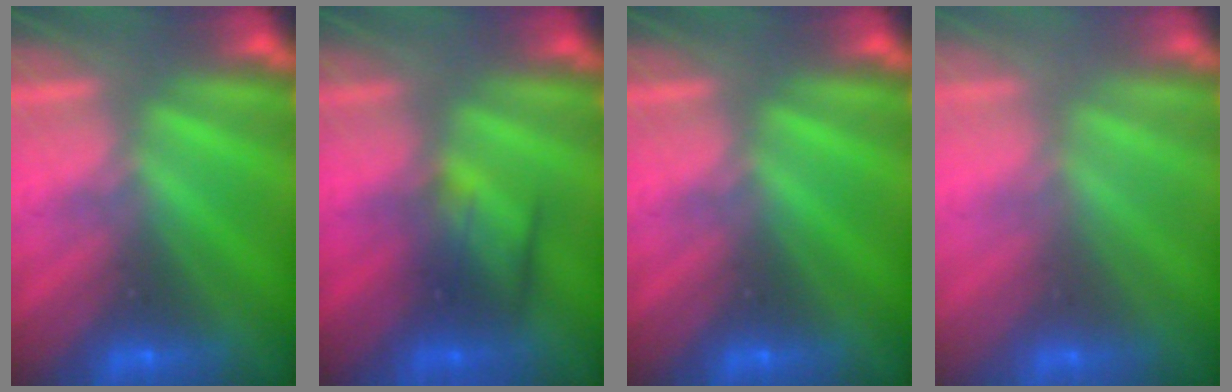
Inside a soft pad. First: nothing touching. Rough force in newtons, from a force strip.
{"total": 2.3}
{"total": 0.0}
{"total": 2.4}